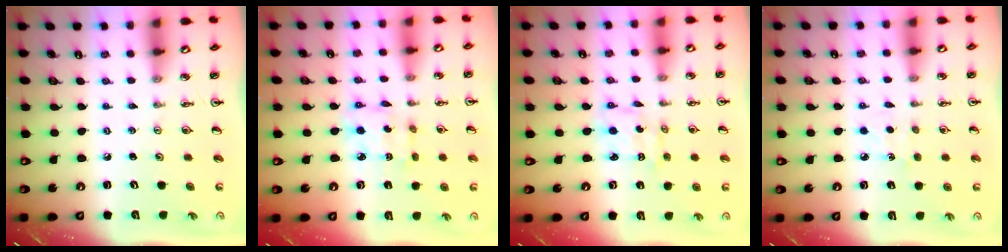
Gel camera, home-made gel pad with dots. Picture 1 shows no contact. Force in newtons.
{"total": 4.6, "press": 4.6, "slide": 0.3}
{"total": 2.1, "press": 2.1, "slide": 0.1}
{"total": 4.2, "press": 4.2, "slide": 0.5}